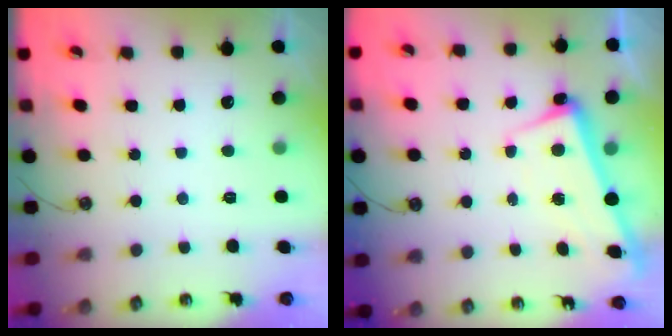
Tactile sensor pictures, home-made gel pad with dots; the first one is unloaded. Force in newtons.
{"total": 2.2, "press": 2.0, "slide": 0.8}